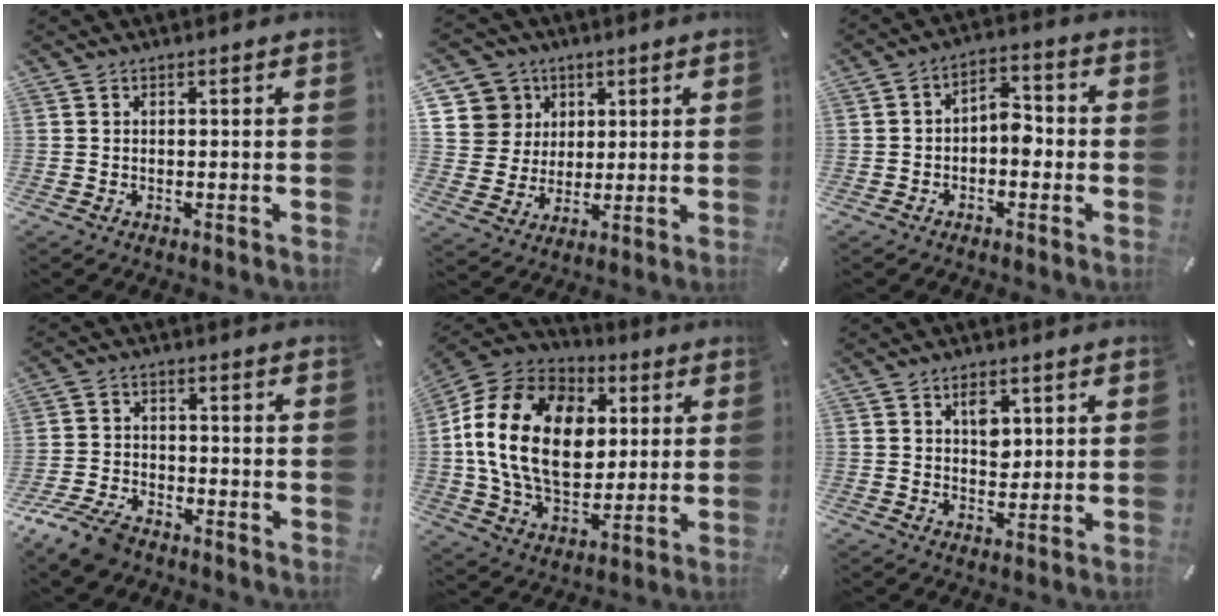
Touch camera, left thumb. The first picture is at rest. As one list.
[{"total": 9.5, "force": [3.8, 8.6, 0.9], "torque": [-0.025, -0.022, 0.078]}, {"total": 5.4, "force": [-1.9, 3.4, 3.8], "torque": [-0.056, 0.015, -0.037]}, {"total": 8.3, "force": [-6.4, 3.8, 3.7], "torque": [-0.084, 0.024, -0.123]}, {"total": 21.4, "force": [2.5, 15.6, 14.5], "torque": [-0.288, 0.014, 0.042]}, {"total": 4.7, "force": [1.8, 3.4, 2.6], "torque": [-0.018, -0.009, 0.024]}]